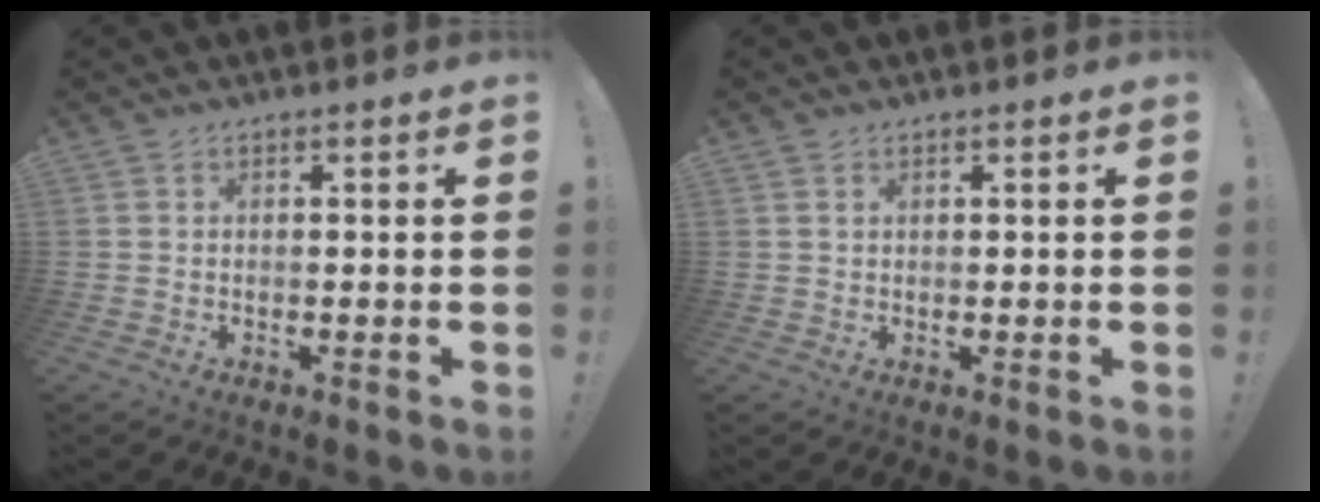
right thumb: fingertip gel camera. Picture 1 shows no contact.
{"total": 0.9, "force": [0.5, 0.7, 0.4], "torque": [-0.004, 0.000, 0.008]}